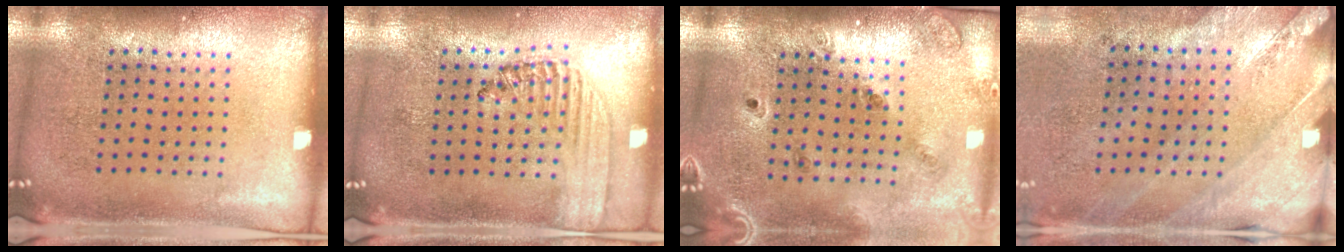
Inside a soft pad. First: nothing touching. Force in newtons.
{"total": 1.4, "press": 1.2, "slide": 0.6}
{"total": 1.4, "press": 1.3, "slide": 0.3}
{"total": 2.5, "press": 2.0, "slide": 1.4}